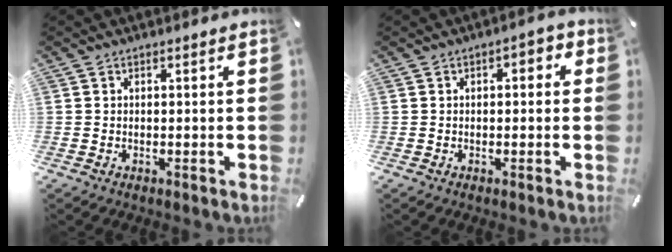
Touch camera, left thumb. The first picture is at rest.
{"total": 2.3, "force": [-0.6, 1.2, 1.8], "torque": [-0.026, 0.008, -0.016]}